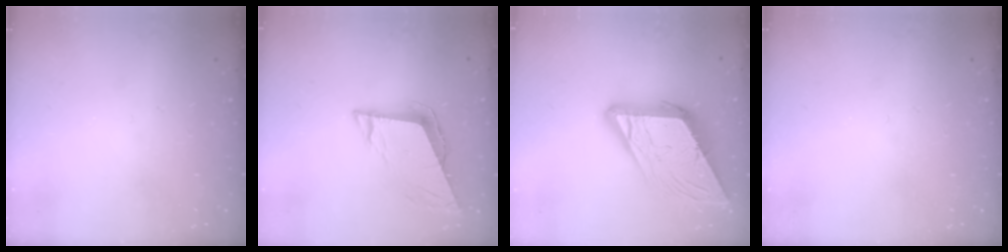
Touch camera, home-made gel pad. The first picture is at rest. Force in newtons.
{"total": 9.1, "press": 8.5, "slide": 3.1}
{"total": 19.3, "press": 19.2, "slide": 2.3}
{"total": 0.0}